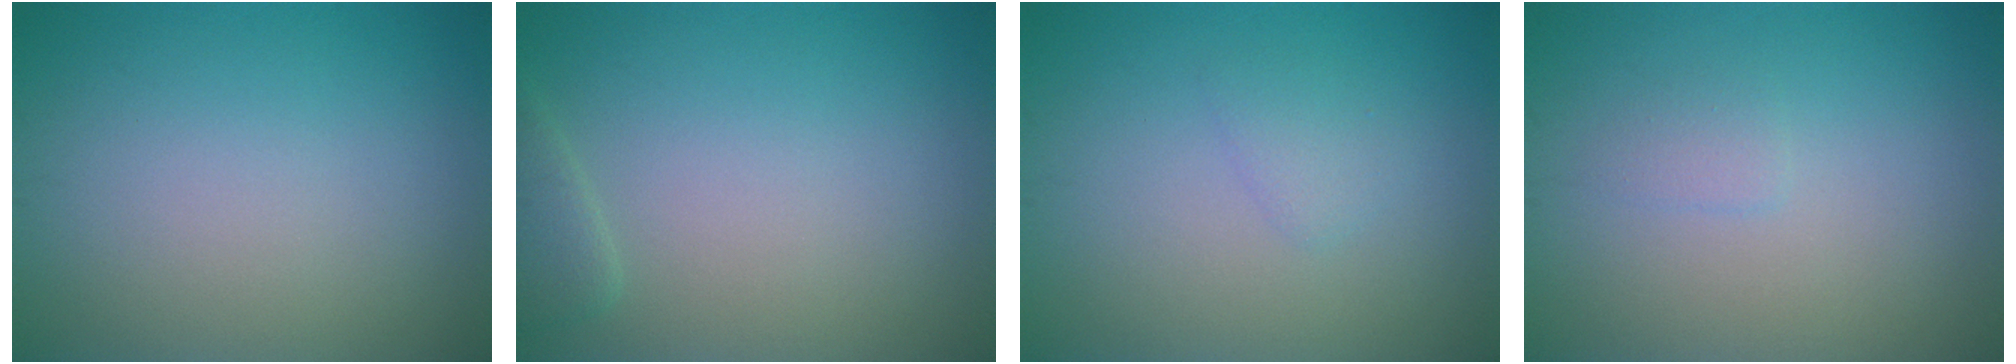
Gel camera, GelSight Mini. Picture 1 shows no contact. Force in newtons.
{"total": 1.5, "press": 1.5, "slide": 0.1}
{"total": 1.2, "press": 1.1, "slide": 0.1}
{"total": 0.9, "press": 0.9, "slide": 0.1}